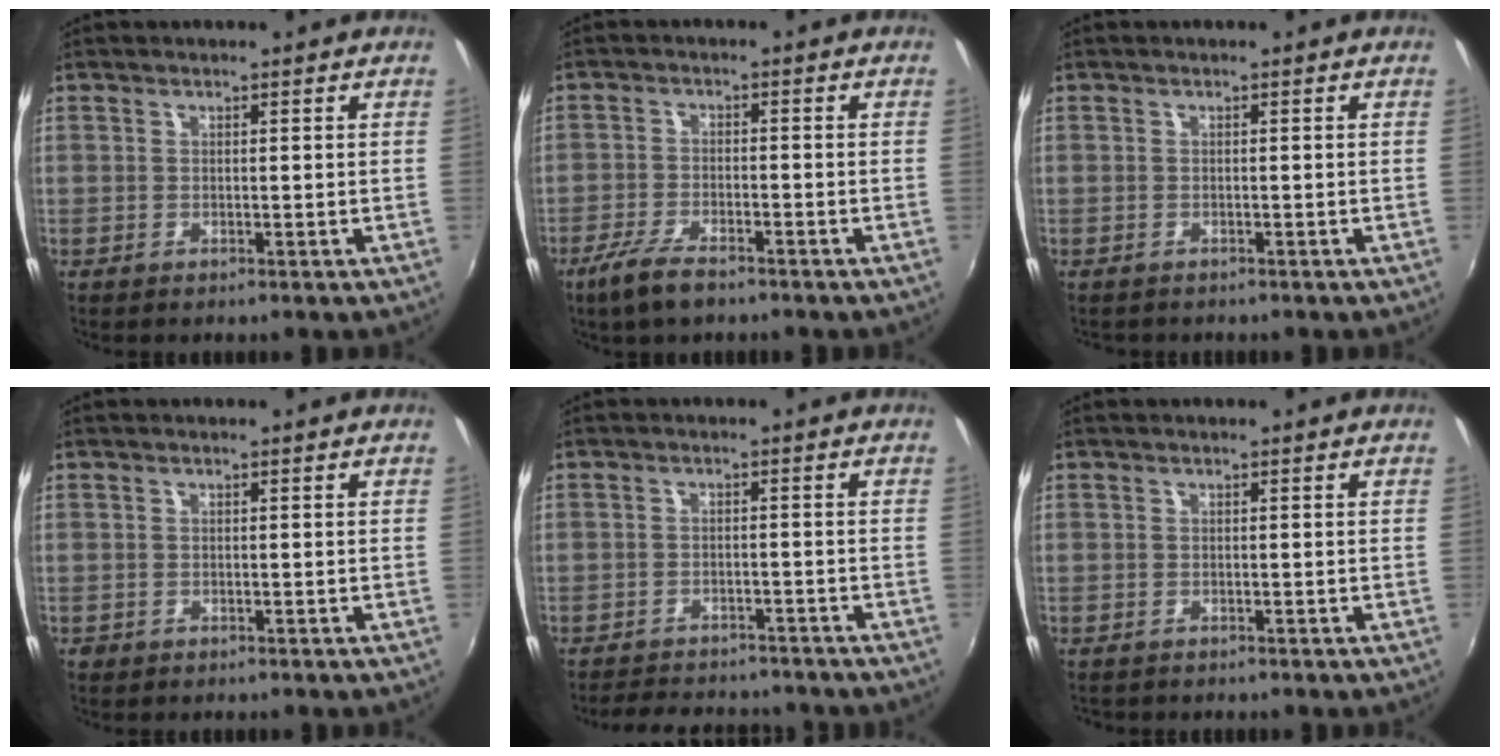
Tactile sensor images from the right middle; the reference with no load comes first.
{"total": 6.5, "force": [-4.8, 1.8, 4.0], "torque": [-0.103, -0.013, -0.092]}
{"total": 0.9, "force": [-0.9, 0.3, 0.1], "torque": [-0.008, 0.000, -0.011]}
{"total": 0.9, "force": [-0.6, 0.7, 0.2], "torque": [-0.008, -0.002, -0.009]}
{"total": 9.8, "force": [-8.8, 3.1, 3.1], "torque": [-0.075, 0.008, -0.120]}
{"total": 0.8, "force": [-0.8, 0.2, 0.1], "torque": [-0.007, 0.000, -0.011]}